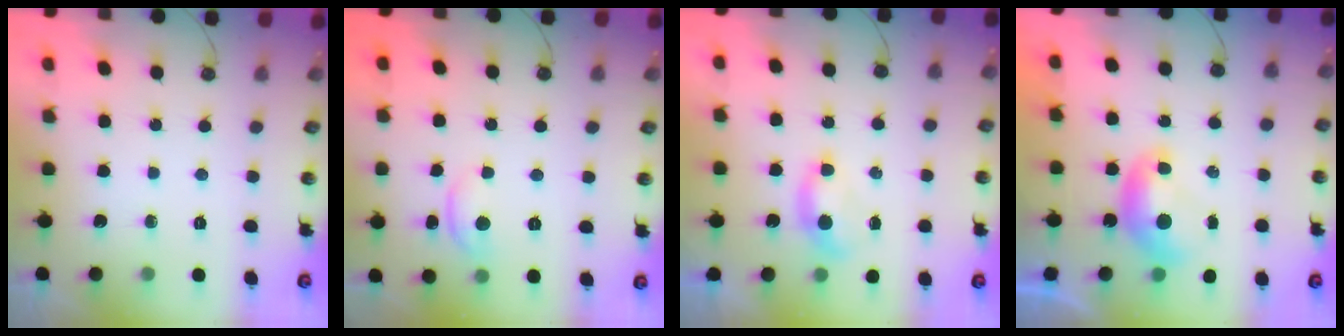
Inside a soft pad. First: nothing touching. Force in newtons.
{"total": 1.8, "press": 1.8, "slide": 0.4}
{"total": 0.7, "press": 0.5, "slide": 0.5}
{"total": 0.0}